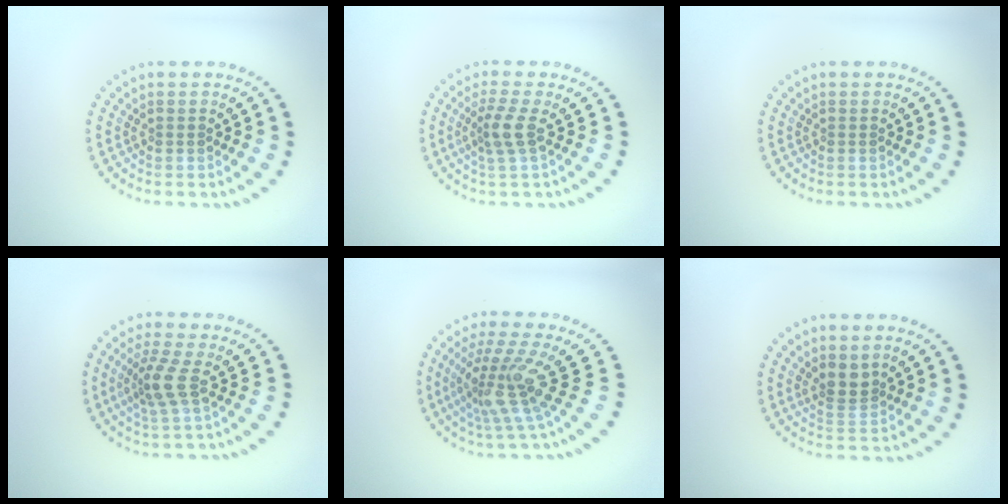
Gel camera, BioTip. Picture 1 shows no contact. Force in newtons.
{"total": 2.5, "press": 1.9, "slide": 1.6}
{"total": 0.0}
{"total": 2.9, "press": 2.1, "slide": 2.0}
{"total": 4.7, "press": 3.0, "slide": 3.6}
{"total": 2.1, "press": 1.6, "slide": 1.3}